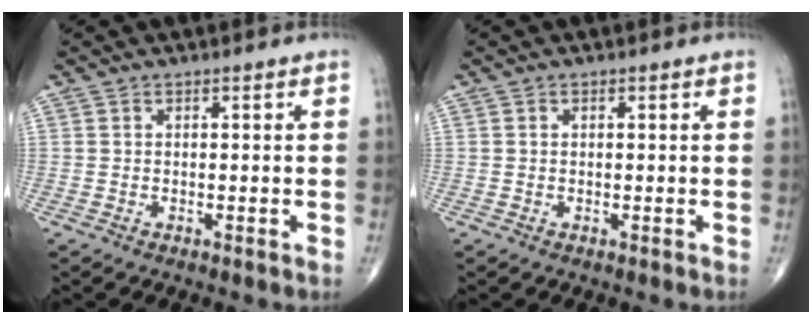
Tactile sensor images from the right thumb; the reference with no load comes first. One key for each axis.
{"total": 0.0}